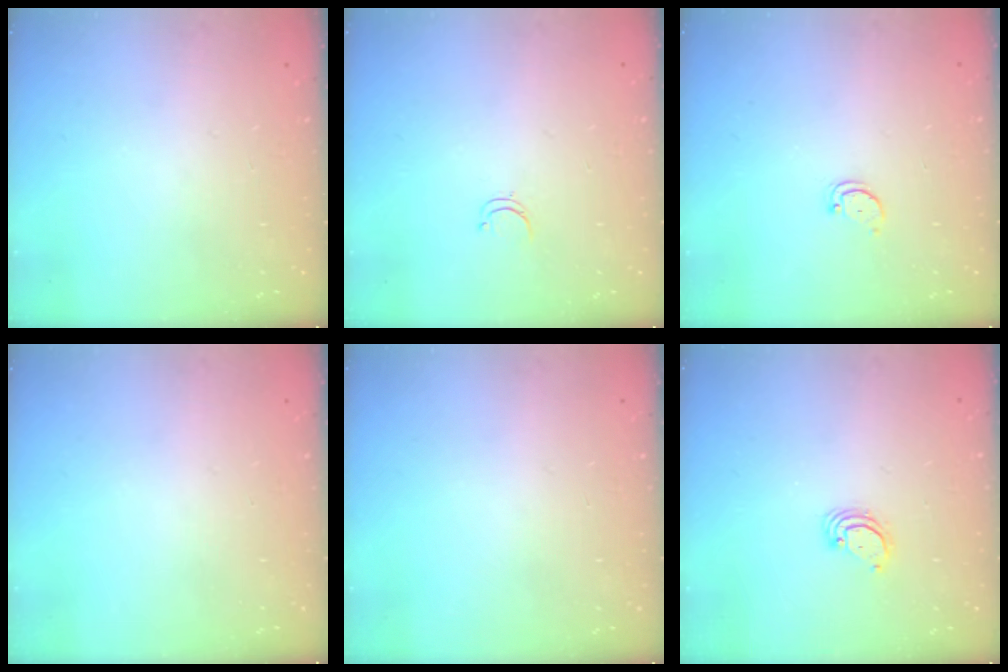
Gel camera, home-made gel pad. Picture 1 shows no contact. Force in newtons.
{"total": 3.5, "press": 3.4, "slide": 0.4}
{"total": 2.5, "press": 2.4, "slide": 0.4}
{"total": 0.0}
{"total": 0.0}
{"total": 2.9, "press": 2.9, "slide": 0.3}